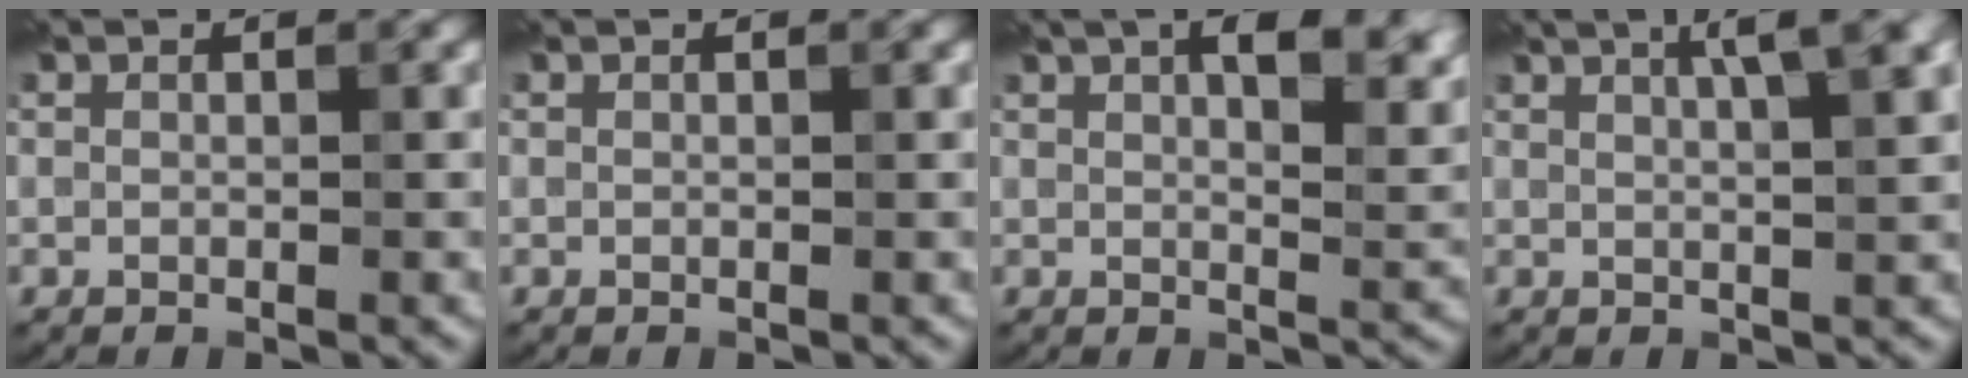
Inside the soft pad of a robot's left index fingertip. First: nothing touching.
{"total": 0.0}
{"total": 10.0, "force": [5.0, 4.1, 7.6], "torque": [-0.078, 0.020, 0.063]}
{"total": 5.6, "force": [2.9, 1.5, 4.5], "torque": [-0.041, 0.024, 0.020]}